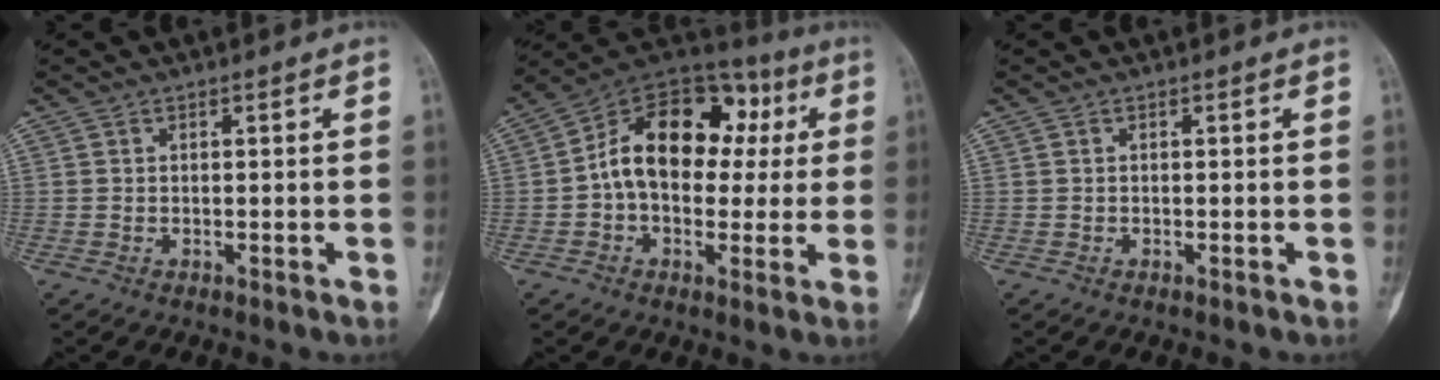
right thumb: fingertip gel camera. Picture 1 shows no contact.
{"total": 18.5, "force": [1.9, 12.7, 13.3], "torque": [-0.169, 0.046, 0.020]}
{"total": 0.0}